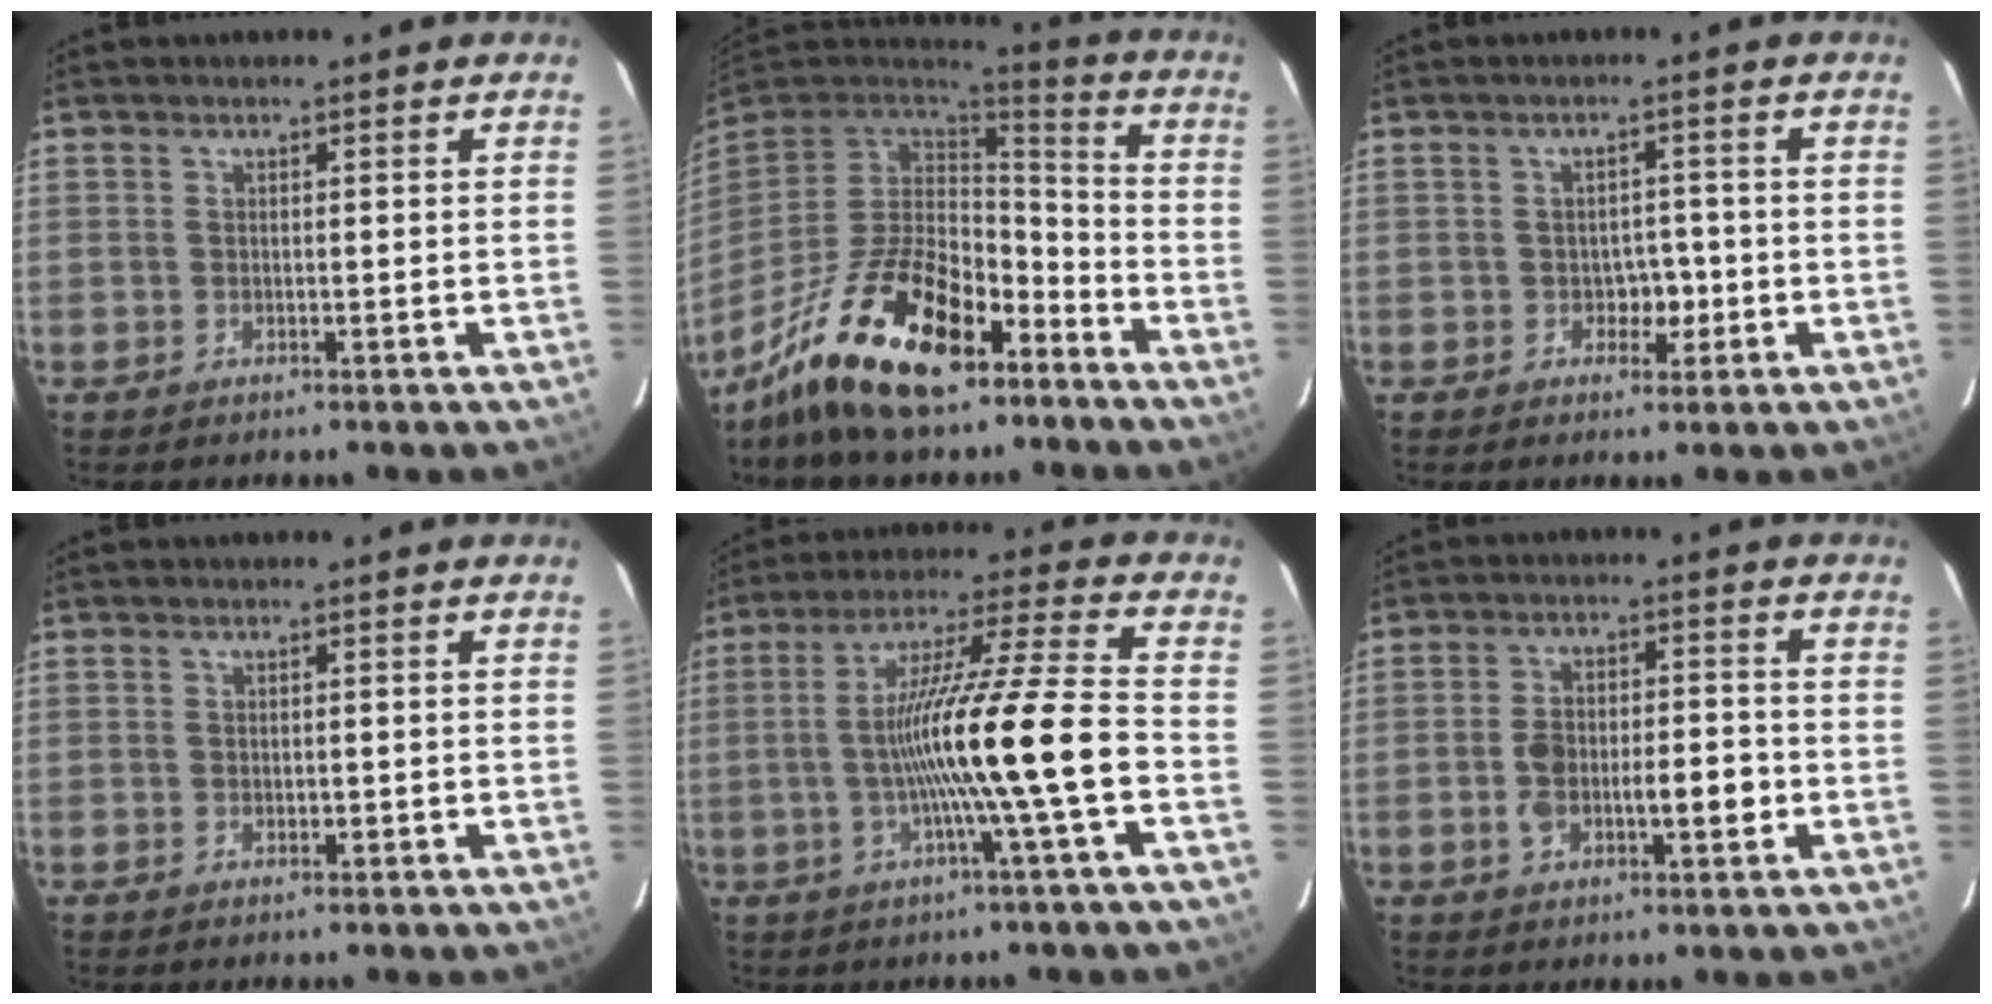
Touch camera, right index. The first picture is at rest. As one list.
[{"total": 19.2, "force": [-12.3, 7.0, 12.9], "torque": [-0.261, -0.002, -0.224]}, {"total": 3.1, "force": [-0.9, 2.1, 2.1], "torque": [-0.022, 0.006, -0.011]}, {"total": 0.8, "force": [0.0, 0.5, 0.6], "torque": [-0.008, -0.001, 0.002]}, {"total": 14.8, "force": [-3.1, -1.8, 14.4], "torque": [-0.250, 0.003, -0.060]}, {"total": 8.4, "force": [-1.9, 3.6, 7.4], "torque": [-0.134, 0.016, -0.027]}]